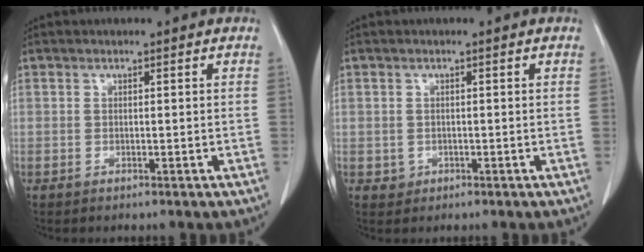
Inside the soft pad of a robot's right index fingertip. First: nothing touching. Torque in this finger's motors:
{"motor_torque": [-0.19, 0.07, -0.47, -0.08]}